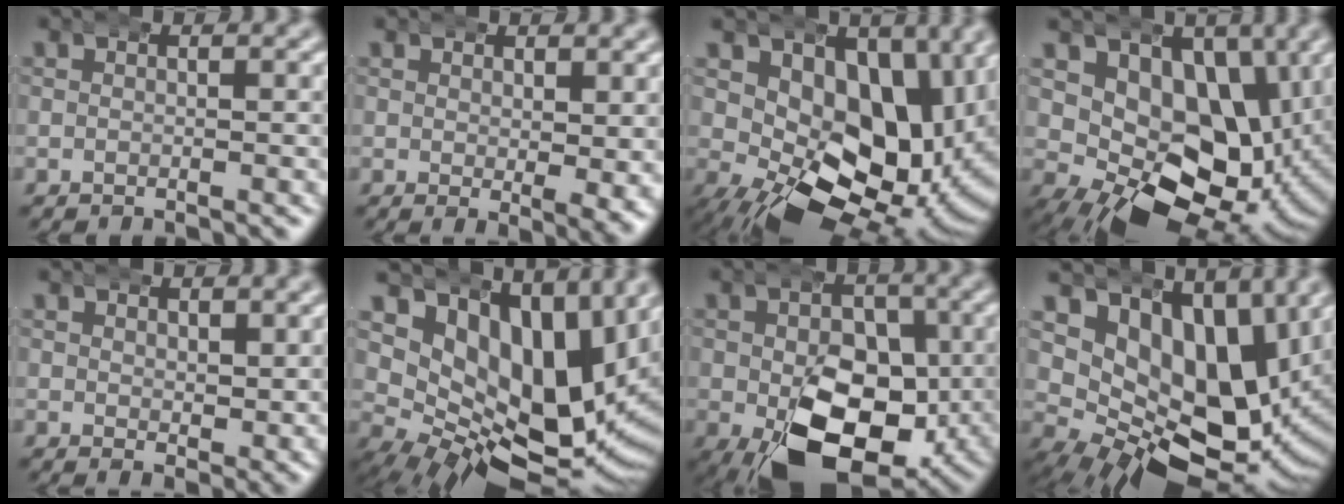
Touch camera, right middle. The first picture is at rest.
{"total": 2.2, "force": [1.7, 0.2, 1.4], "torque": [-0.009, -0.004, 0.029]}
{"total": 14.2, "force": [1.1, 9.3, 10.7], "torque": [-0.175, -0.047, 0.039]}
{"total": 14.2, "force": [0.8, 10.3, 9.8], "torque": [-0.179, -0.055, 0.029]}
{"total": 2.2, "force": [2.1, 0.3, 0.6], "torque": [0.004, -0.005, 0.038]}
{"total": 18.7, "force": [5.1, 11.8, 13.6], "torque": [-0.222, -0.014, 0.083]}
{"total": 11.3, "force": [-1.6, 7.1, 8.6], "torque": [-0.147, -0.043, -0.006]}
{"total": 17.8, "force": [3.1, 12.3, 12.5], "torque": [-0.218, -0.037, 0.058]}